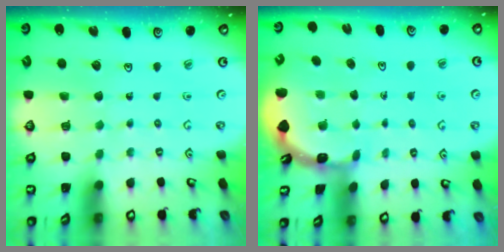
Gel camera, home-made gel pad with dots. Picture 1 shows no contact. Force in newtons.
{"total": 1.9, "press": 1.9, "slide": 0.1}